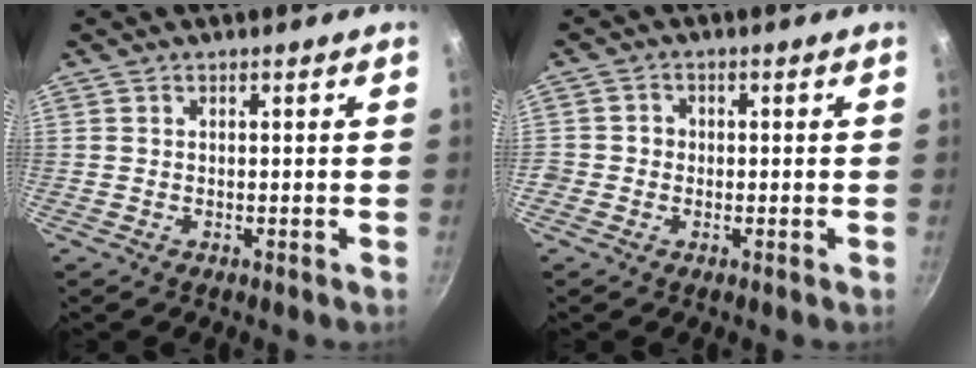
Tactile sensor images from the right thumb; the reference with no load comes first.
{"total": 2.3, "force": [-0.5, 2.2, 0.5], "torque": [0.005, 0.007, -0.013]}